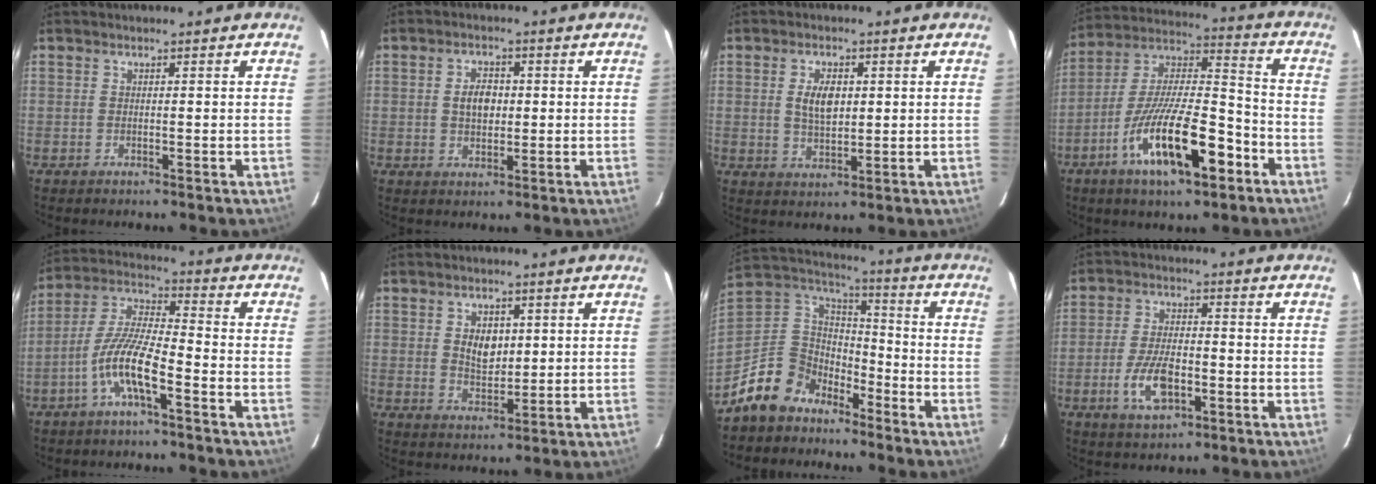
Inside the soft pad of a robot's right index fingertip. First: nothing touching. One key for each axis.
{"total": 4.5, "fx": 0.3, "fy": 3.0, "fz": 3.3, "tx": -0.057, "ty": 0.008, "tz": 0.008}
{"total": 5.6, "fx": 1.0, "fy": 3.0, "fz": 4.6, "tx": -0.083, "ty": 0.003, "tz": 0.023}
{"total": 19.1, "fx": -9.0, "fy": 5.7, "fz": 15.8, "tx": -0.290, "ty": -0.010, "tz": -0.156}
{"total": 10.0, "fx": -4.8, "fy": 1.7, "fz": 8.6, "tx": -0.187, "ty": 0.005, "tz": -0.095}
{"total": 5.3, "fx": 1.2, "fy": 3.5, "fz": 3.8, "tx": -0.062, "ty": 0.001, "tz": 0.025}
{"total": 13.6, "fx": -9.5, "fy": 8.7, "fz": 4.4, "tx": -0.124, "ty": 0.031, "tz": -0.166}
{"total": 8.9, "fx": -3.3, "fy": 4.2, "fz": 7.2, "tx": -0.152, "ty": -0.004, "tz": -0.057}